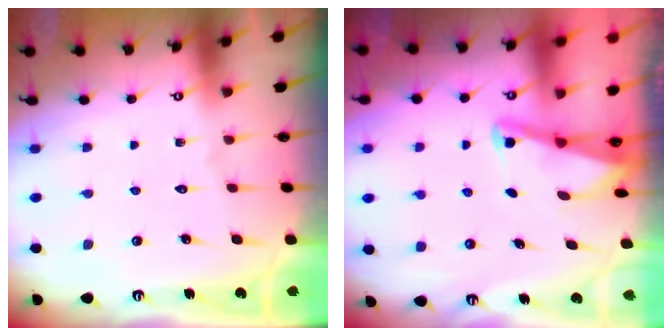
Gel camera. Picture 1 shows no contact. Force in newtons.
{"total": 2.1, "press": 2.0, "slide": 0.3}